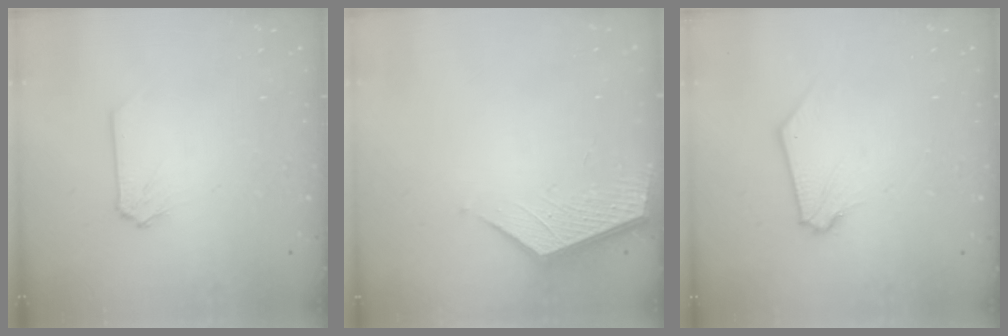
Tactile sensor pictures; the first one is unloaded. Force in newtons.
{"total": 2.2, "press": 2.2, "slide": 0.2}
{"total": 0.7, "press": 0.7, "slide": 0.2}